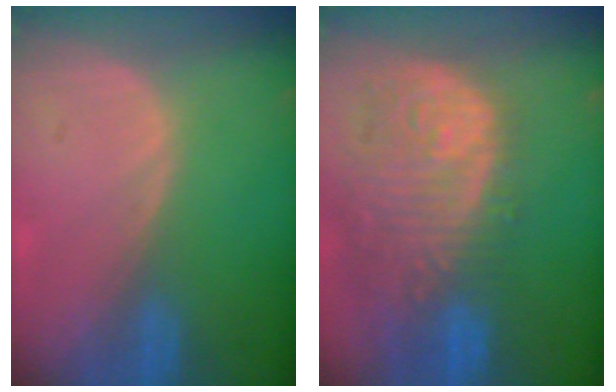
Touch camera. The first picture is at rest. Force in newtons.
{"total": 13.7, "press": 11.4, "slide": 7.6}